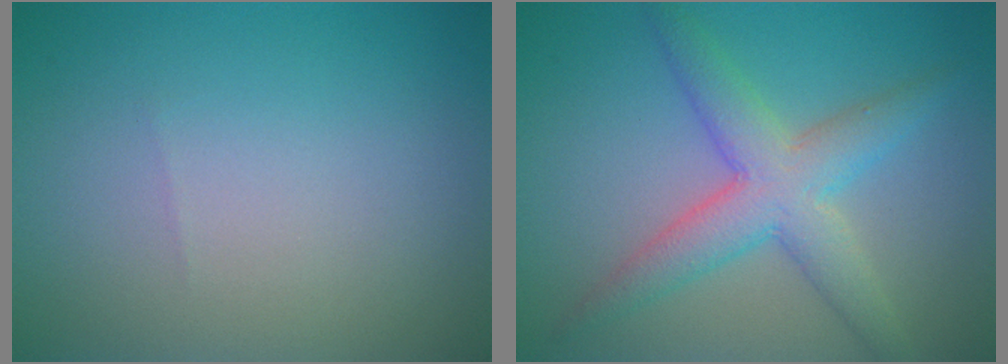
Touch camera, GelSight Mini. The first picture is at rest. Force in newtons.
{"total": 5.2, "press": 5.2, "slide": 0.2}